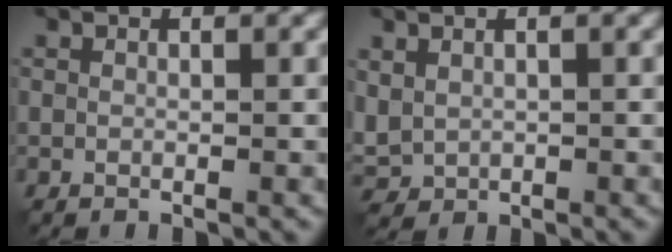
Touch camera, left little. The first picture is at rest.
{"total": 1.9, "force": [0.5, 1.5, 1.0], "torque": [-0.025, -0.004, 0.015]}